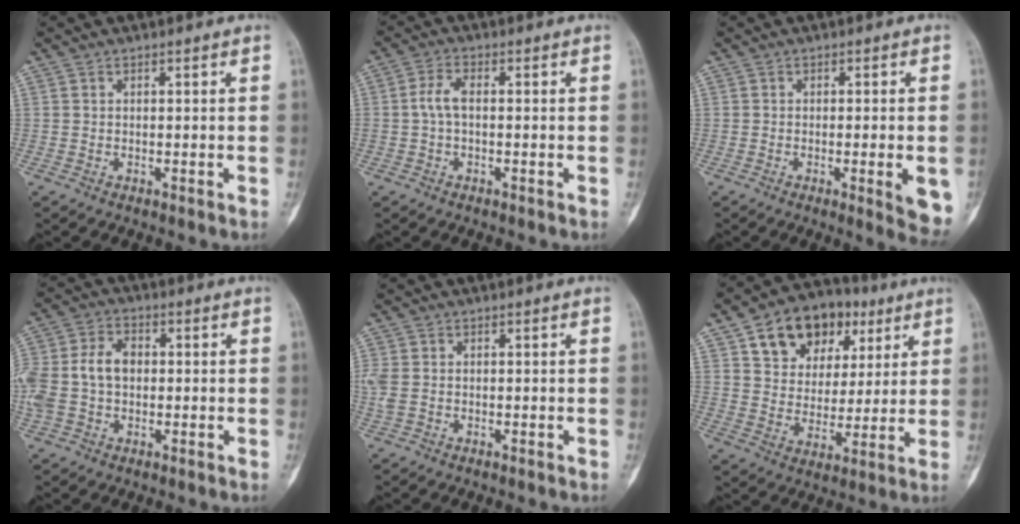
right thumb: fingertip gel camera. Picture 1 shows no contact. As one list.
[{"total": 3.5, "force": [-0.2, 1.8, 3.1], "torque": [-0.068, 0.008, -0.007]}, {"total": 7.2, "force": [-1.9, 1.6, 6.8], "torque": [-0.079, -0.008, -0.020]}, {"total": 11.5, "force": [0.2, 8.1, 8.2], "torque": [-0.189, 0.026, 0.004]}, {"total": 2.5, "force": [-0.1, 1.7, 1.9], "torque": [-0.067, 0.000, -0.001]}, {"total": 17.1, "force": [8.2, 12.1, 8.7], "torque": [-0.094, -0.005, 0.136]}]